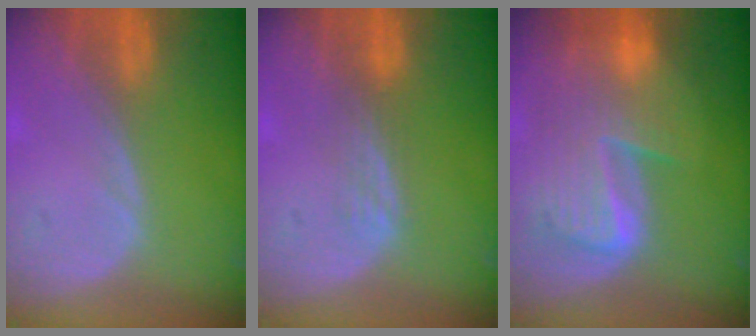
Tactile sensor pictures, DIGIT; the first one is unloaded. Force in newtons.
{"total": 2.2, "press": 2.2, "slide": 0.2}
{"total": 9.8, "press": 8.4, "slide": 5.0}